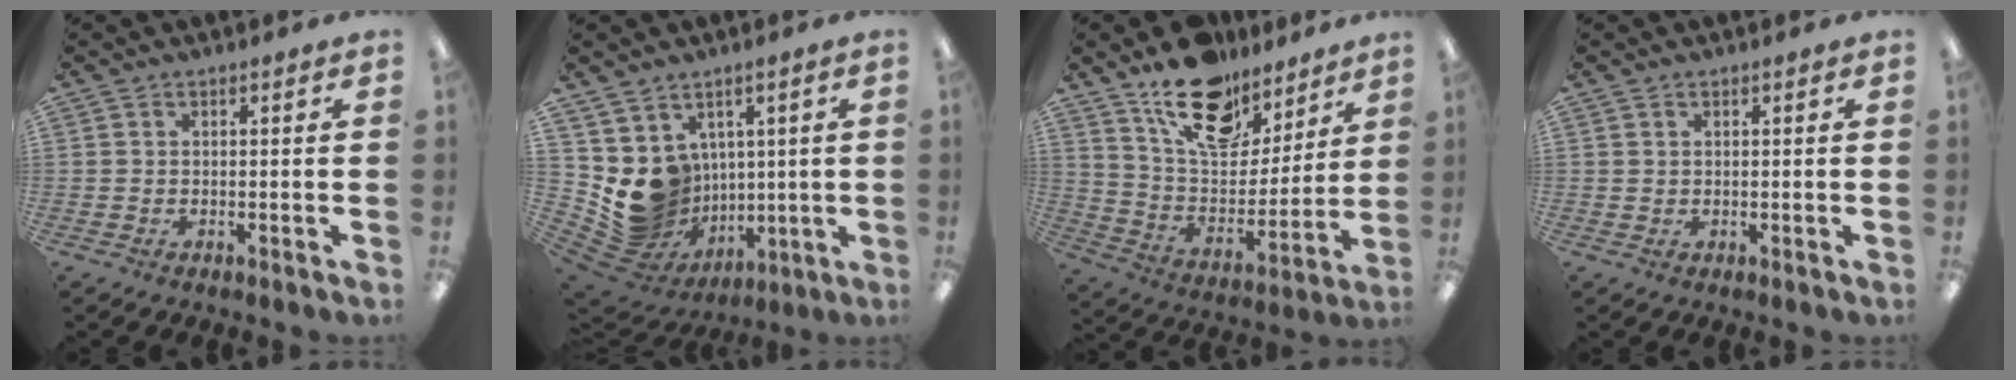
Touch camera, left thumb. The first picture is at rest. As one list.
[{"total": 11.2, "force": [0.7, 10.6, 3.4], "torque": [-0.089, -0.032, 0.031]}, {"total": 19.1, "force": [13.6, 10.2, 8.6], "torque": [-0.144, -0.082, 0.244]}, {"total": 0.8, "force": [0.6, 0.5, 0.2], "torque": [-0.004, 0.001, 0.012]}]